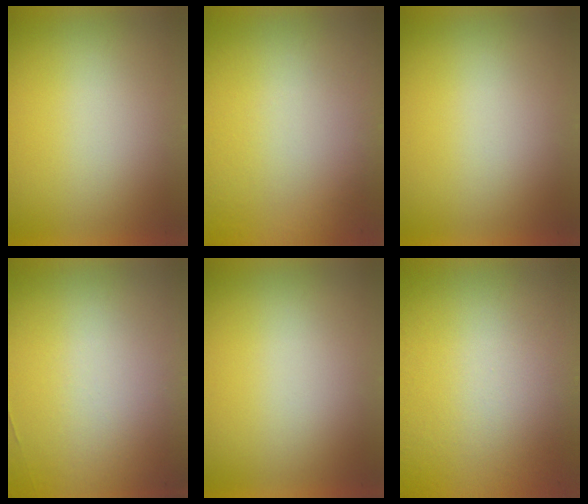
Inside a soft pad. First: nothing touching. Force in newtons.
{"total": 8.2}
{"total": 0.0}
{"total": 4.5}
{"total": 0.0}
{"total": 9.5}